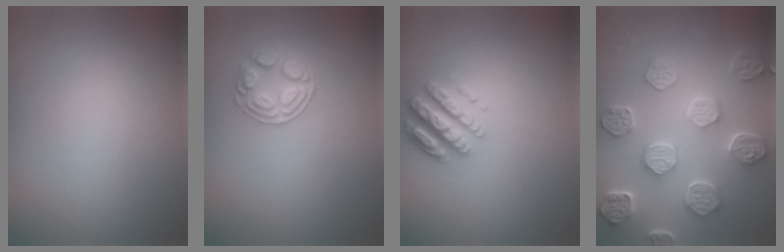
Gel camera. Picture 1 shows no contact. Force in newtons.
{"total": 2.6, "press": 2.6, "slide": 0.4}
{"total": 3.5, "press": 3.0, "slide": 1.8}
{"total": 8.0, "press": 6.1, "slide": 5.2}